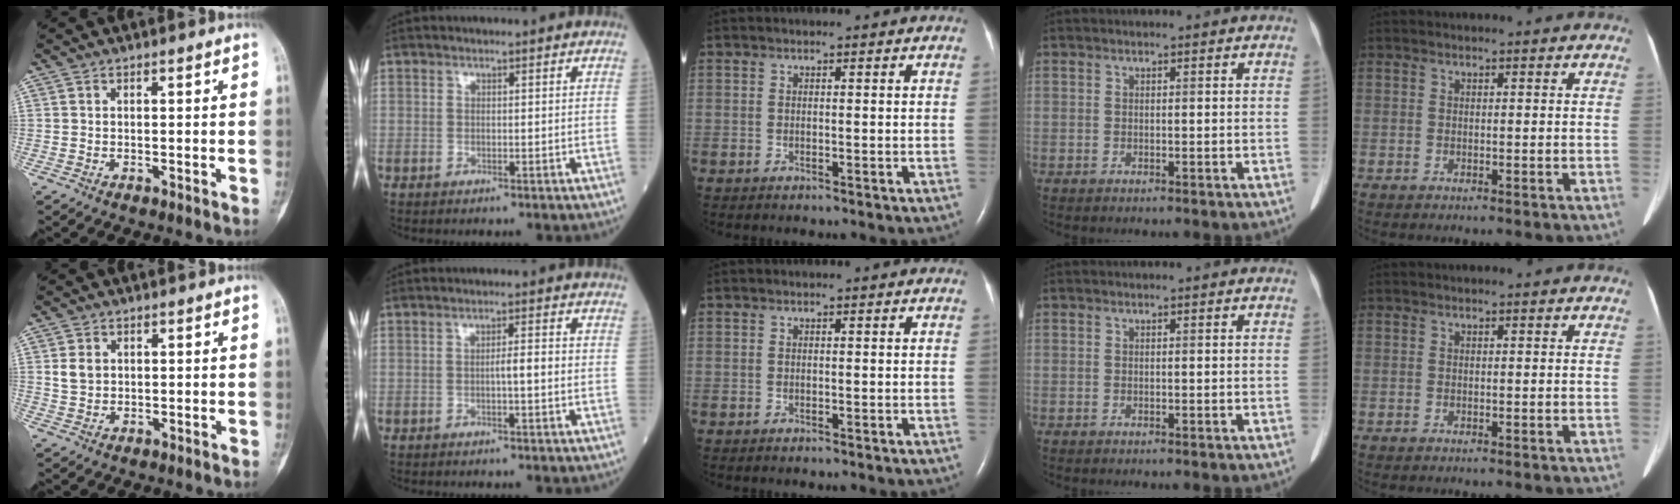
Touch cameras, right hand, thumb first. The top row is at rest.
{"thumb": {"total": 3.0, "force": [0.8, 2.5, 1.6], "torque": [-0.018, 0.001, 0.018]}, "index": {"total": 2.5, "force": [-0.3, 0.1, 2.5], "torque": [-0.040, 0.002, -0.006]}}